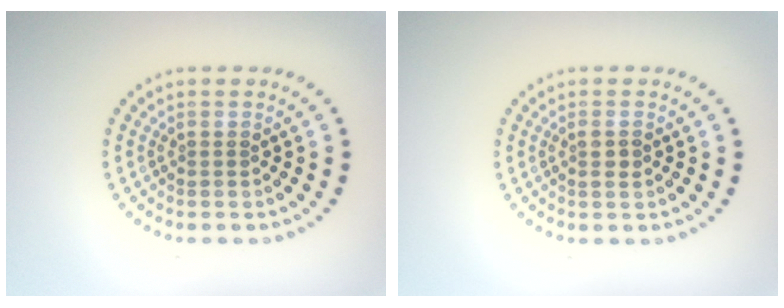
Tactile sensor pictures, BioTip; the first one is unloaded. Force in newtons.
{"total": 1.2, "press": 1.1, "slide": 0.4}